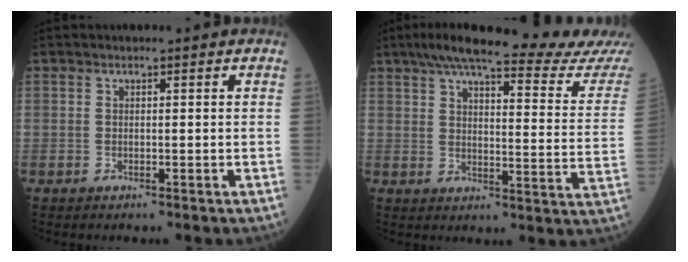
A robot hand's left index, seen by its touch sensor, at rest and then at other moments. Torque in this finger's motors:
{"motor_torque": [0.79, -1.00, 0.07, 0.04]}